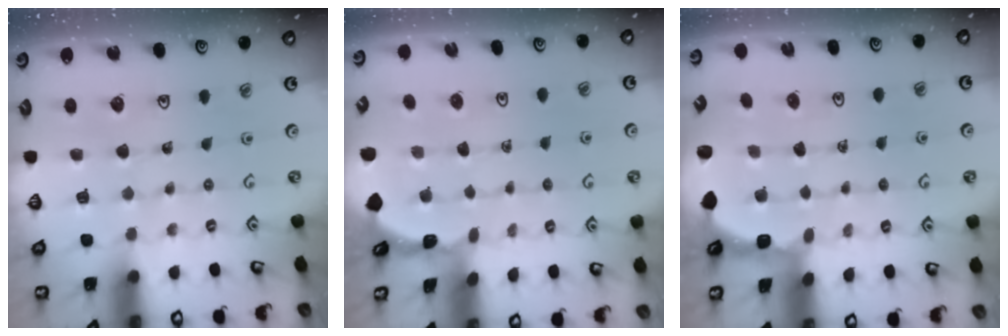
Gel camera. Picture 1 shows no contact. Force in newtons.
{"total": 0.7, "press": 0.7, "slide": 0.1}
{"total": 2.5, "press": 1.9, "slide": 1.6}